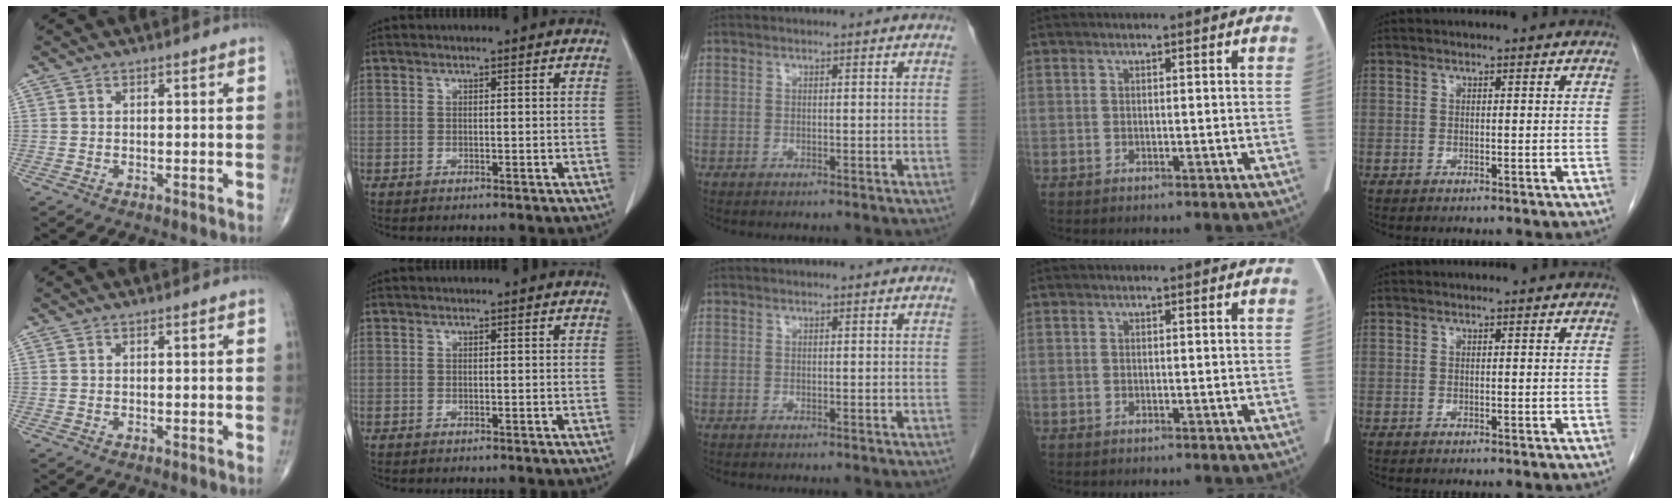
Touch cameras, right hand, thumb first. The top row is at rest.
{}